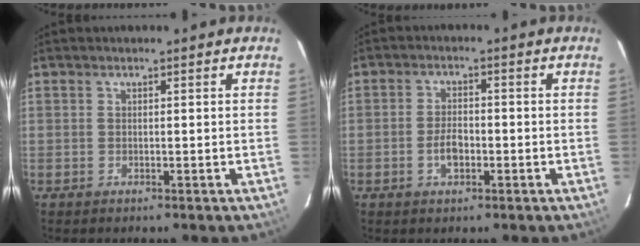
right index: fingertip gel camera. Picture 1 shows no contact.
{"total": 3.9, "force": [-1.5, 2.0, 3.0], "torque": [-0.061, 0.003, -0.024]}